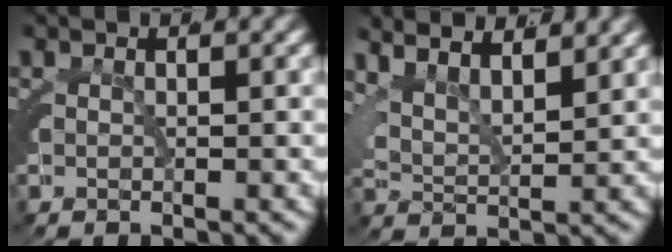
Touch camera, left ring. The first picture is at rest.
{"total": 7.5, "force": [3.9, 4.9, 4.1], "torque": [-0.080, 0.006, 0.051]}